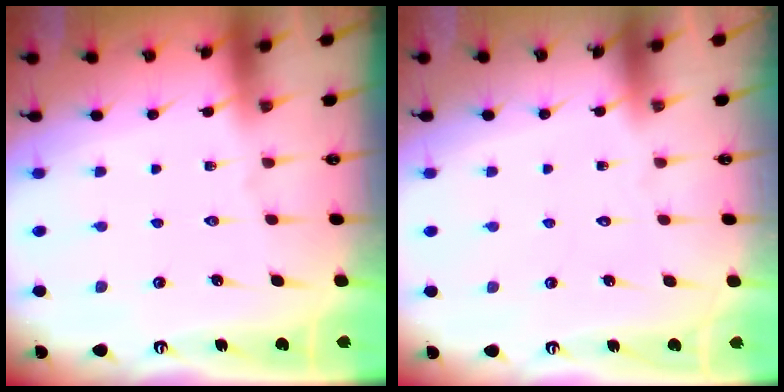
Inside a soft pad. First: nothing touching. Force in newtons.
{"total": 1.8, "press": 1.8, "slide": 0.1}